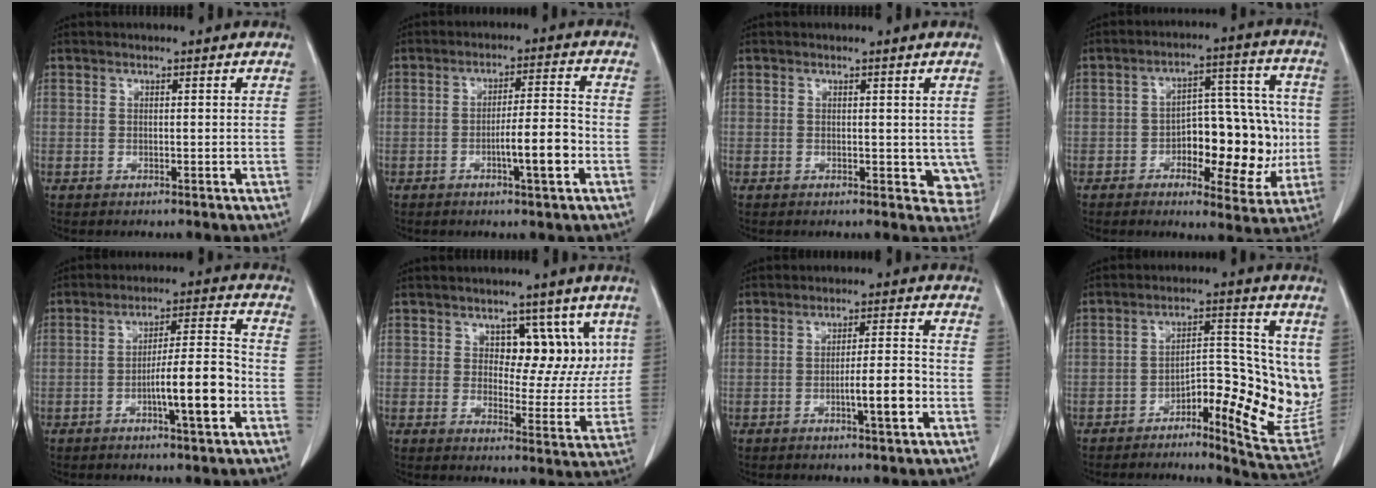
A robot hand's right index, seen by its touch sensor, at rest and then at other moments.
{"total": 6.9, "force": [-2.5, 0.4, 6.5], "torque": [-0.105, 0.003, -0.039]}
{"total": 3.8, "force": [0.2, 2.6, 2.8], "torque": [-0.012, -0.005, 0.003]}
{"total": 14.0, "force": [-2.9, 6.1, 12.2], "torque": [-0.161, 0.030, -0.033]}
{"total": 9.6, "force": [-3.4, 0.7, 8.9], "torque": [-0.144, 0.007, -0.054]}
{"total": 8.7, "force": [3.5, 5.1, 6.1], "torque": [-0.059, 0.011, 0.053]}
{"total": 6.0, "force": [-2.2, 0.4, 5.6], "torque": [-0.089, -0.001, -0.034]}
{"total": 12.9, "force": [-1.4, 4.4, 12.0], "torque": [-0.152, 0.014, -0.018]}